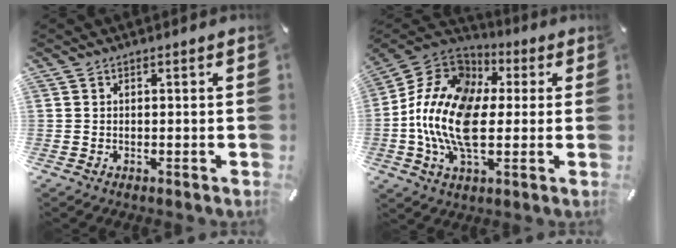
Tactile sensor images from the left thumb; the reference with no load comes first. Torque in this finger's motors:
{"motor_torque": [2.14, 2.87, 1.23, -0.62, 0.59]}